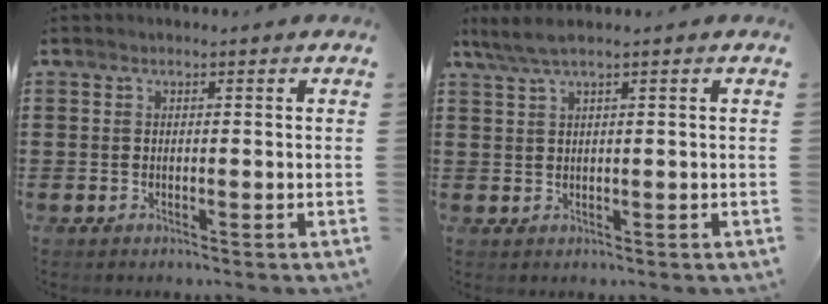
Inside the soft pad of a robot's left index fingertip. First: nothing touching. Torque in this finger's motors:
{"motor_torque": [0.55, -0.26, 0.07, 0.02]}